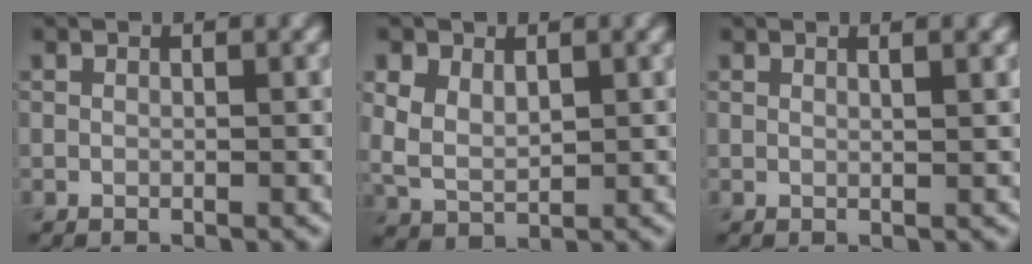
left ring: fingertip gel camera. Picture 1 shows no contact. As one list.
[{"total": 3.8, "force": [1.4, 2.6, 2.4], "torque": [-0.061, -0.005, 0.030]}, {"total": 1.4, "force": [0.9, 0.5, 0.9], "torque": [-0.002, 0.001, 0.005]}]